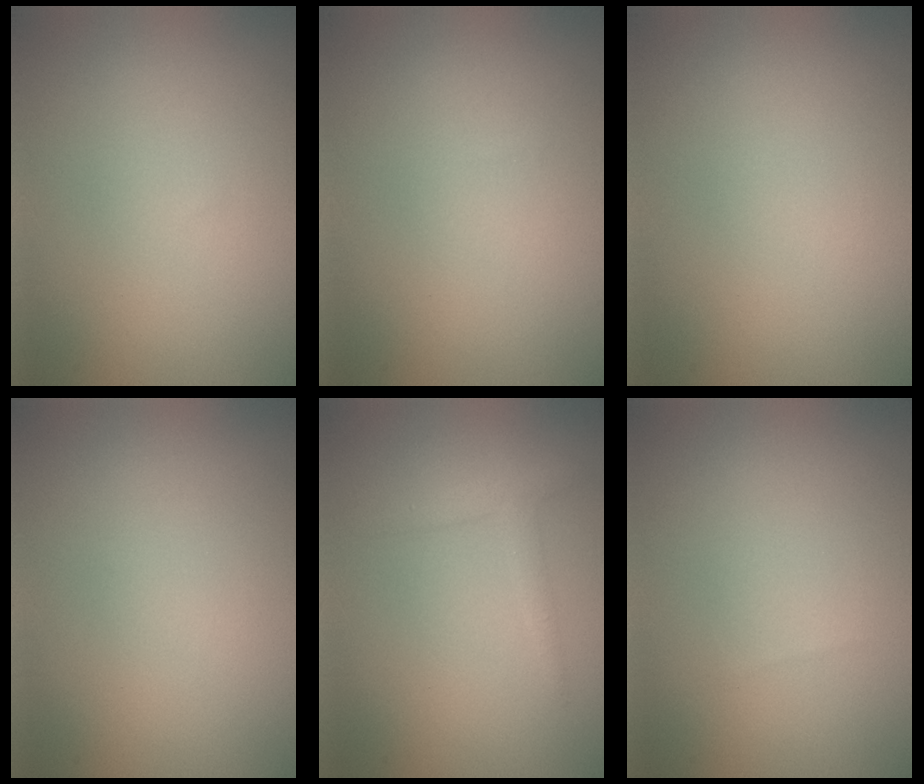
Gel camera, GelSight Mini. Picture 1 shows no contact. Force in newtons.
{"total": 0.0}
{"total": 0.0}
{"total": 0.0}
{"total": 1.6, "press": 1.5, "slide": 0.1}
{"total": 0.0}